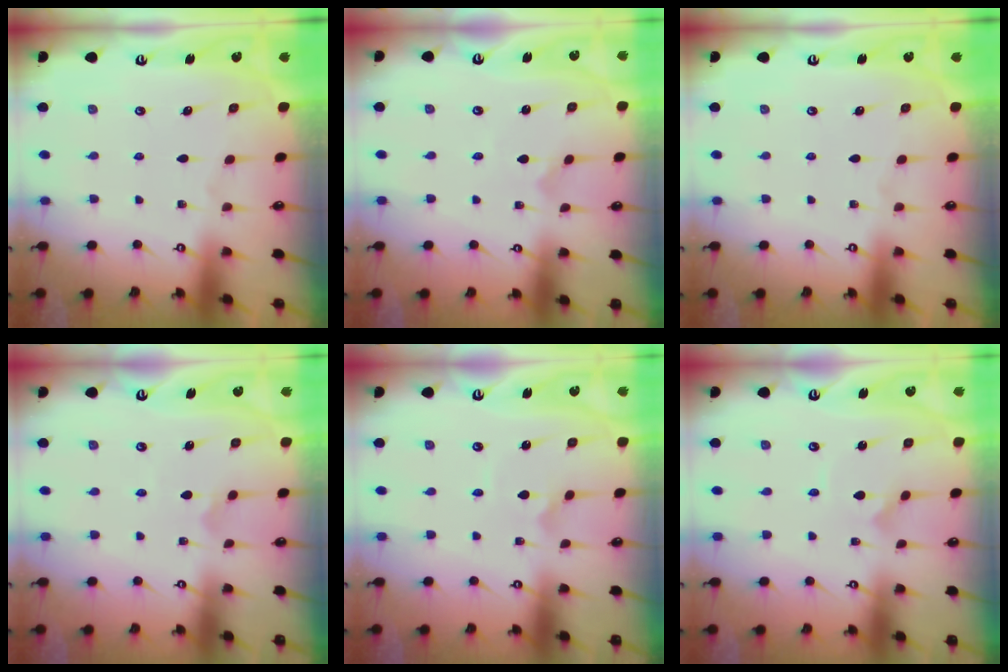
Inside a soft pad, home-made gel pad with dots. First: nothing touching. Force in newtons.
{"total": 0.0}
{"total": 0.0}
{"total": 2.3, "press": 2.3, "slide": 0.2}
{"total": 1.9, "press": 1.9, "slide": 0.2}
{"total": 1.0, "press": 1.0, "slide": 0.0}